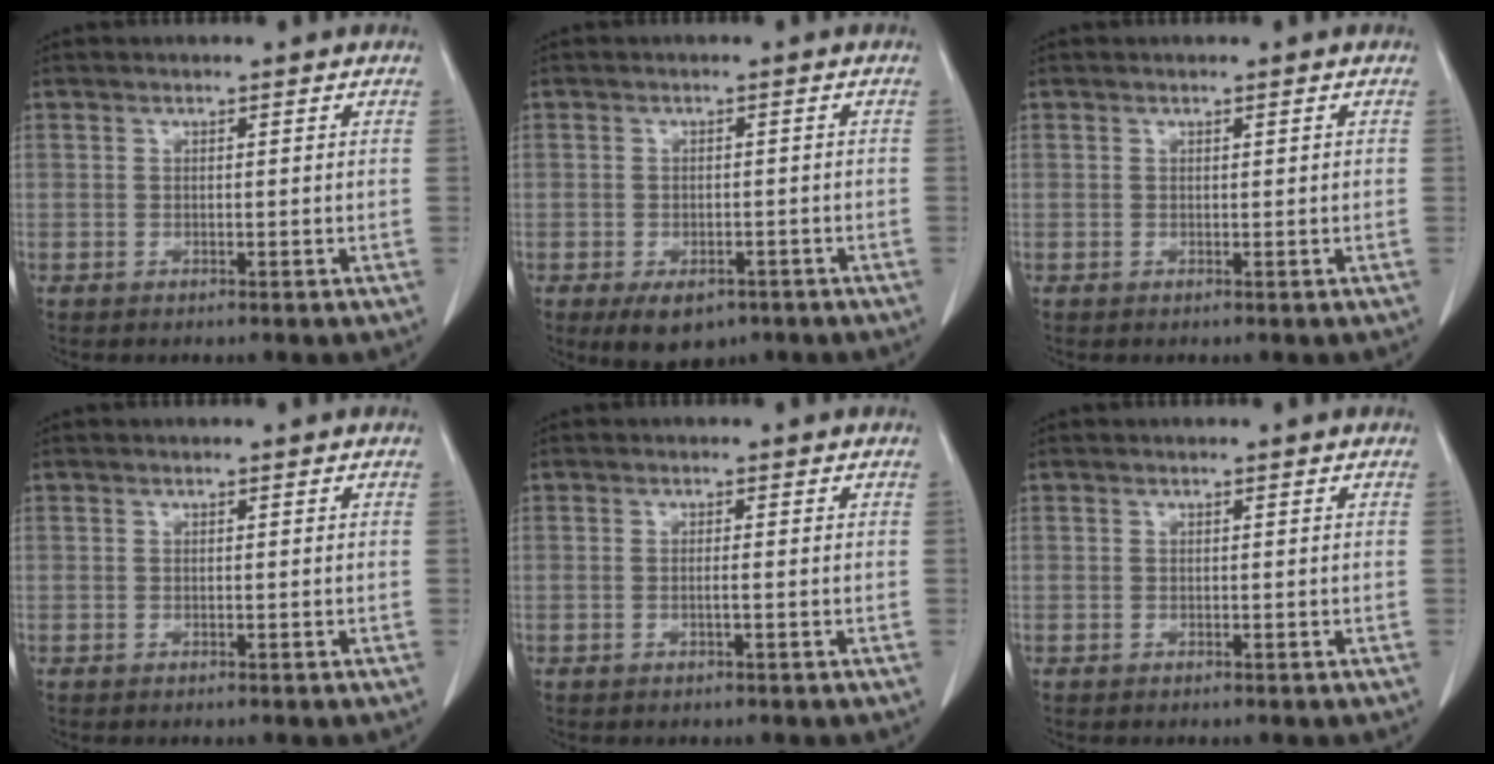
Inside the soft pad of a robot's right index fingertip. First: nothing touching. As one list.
[{"total": 5.8, "force": [-3.7, 3.3, 3.0], "torque": [-0.042, -0.003, -0.047]}, {"total": 0.0}, {"total": 0.0}, {"total": 0.8, "force": [-0.1, -0.1, 0.8], "torque": [-0.011, 0.002, -0.001]}, {"total": 0.0}]